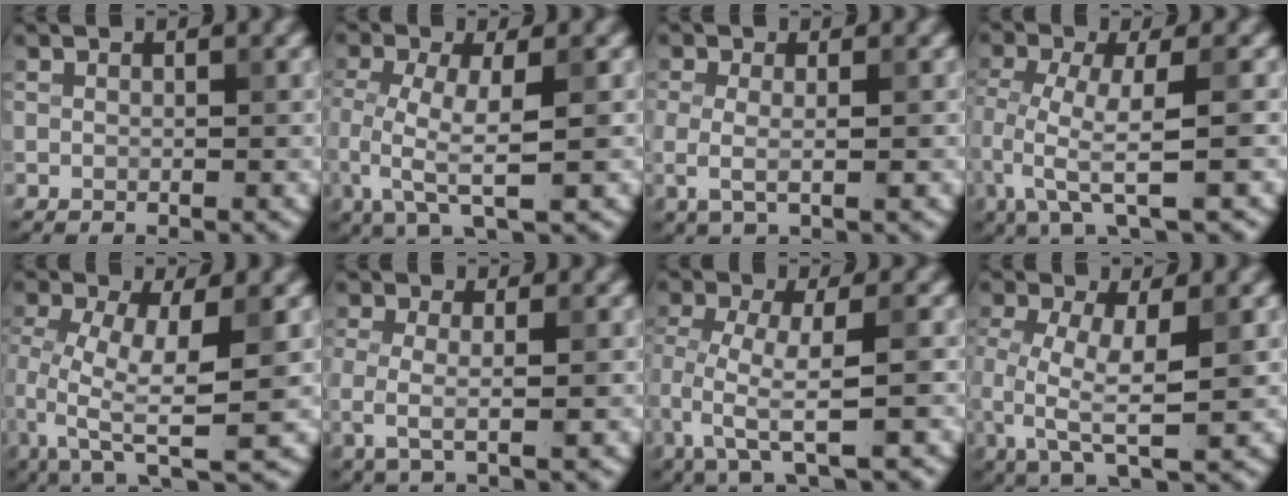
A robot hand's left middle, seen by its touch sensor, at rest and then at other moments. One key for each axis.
{"total": 5.1, "fx": -0.9, "fy": 1.5, "fz": 4.8, "tx": -0.101, "ty": -0.004, "tz": -0.017}
{"total": 2.1, "fx": -0.2, "fy": 0.6, "fz": 2.0, "tx": -0.042, "ty": -0.008, "tz": -0.006}
{"total": 5.5, "fx": -1.6, "fy": 1.3, "fz": 5.1, "tx": -0.101, "ty": -0.007, "tz": -0.034}
{"total": 7.4, "fx": -0.8, "fy": 2.4, "fz": 7.0, "tx": -0.138, "ty": -0.002, "tz": -0.018}
{"total": 2.6, "fx": -0.3, "fy": 0.7, "fz": 2.5, "tx": -0.053, "ty": -0.008, "tz": -0.007}
{"total": 5.3, "fx": -2.0, "fy": 1.2, "fz": 4.8, "tx": -0.095, "ty": -0.005, "tz": -0.041}
{"total": 6.2, "fx": -0.3, "fy": 2.3, "fz": 5.7, "tx": -0.123, "ty": -0.008, "tz": -0.004}